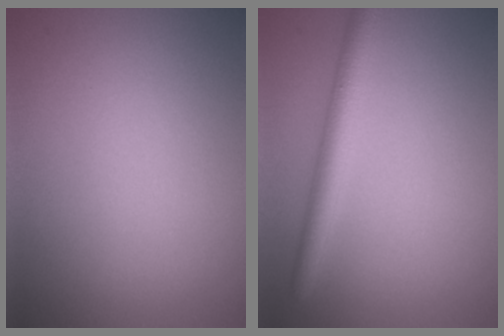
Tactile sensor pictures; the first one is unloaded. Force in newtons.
{"total": 3.4, "press": 3.4, "slide": 0.1}